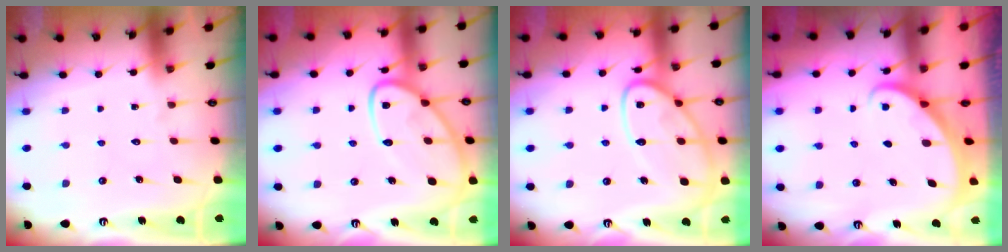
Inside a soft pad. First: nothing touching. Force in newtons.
{"total": 13.3, "press": 13.2, "slide": 1.5}
{"total": 15.3, "press": 15.2, "slide": 1.4}
{"total": 2.0, "press": 2.0, "slide": 0.1}